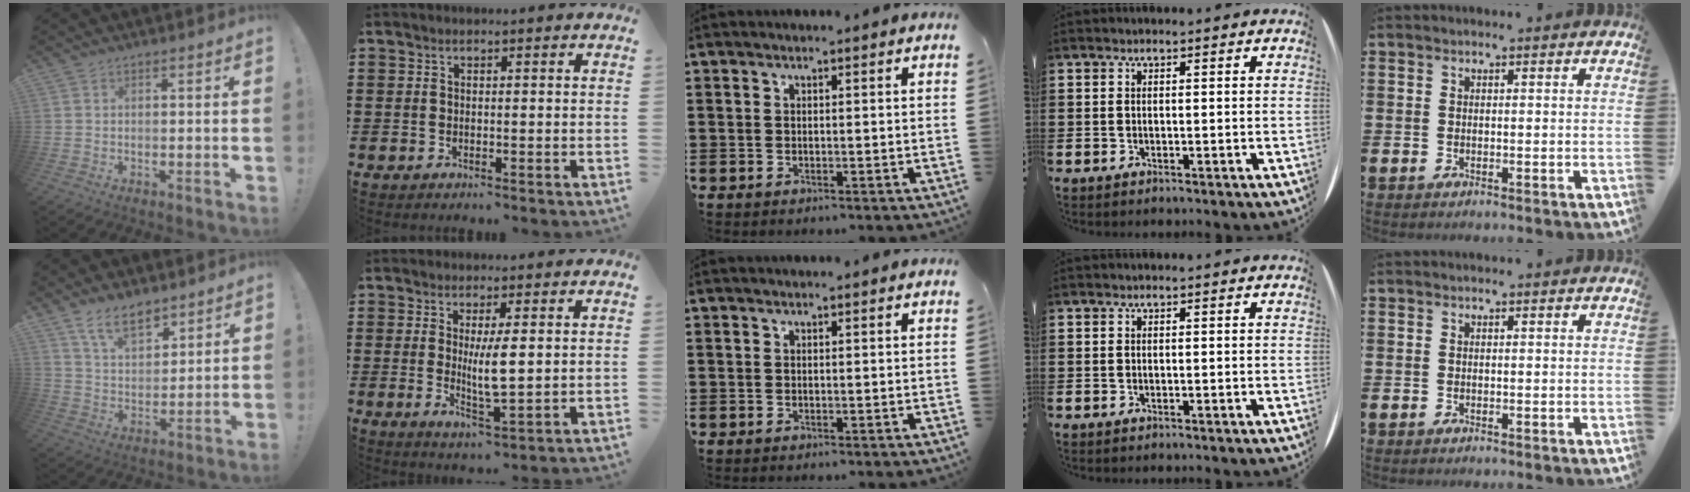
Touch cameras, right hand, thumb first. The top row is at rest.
{"thumb": {"total": 10.6, "force": [7.7, 5.0, 5.3], "torque": [-0.095, -0.042, 0.147]}, "index": {"total": 6.2, "force": [0.2, 1.5, 6.0], "torque": [-0.108, -0.005, -0.002]}}